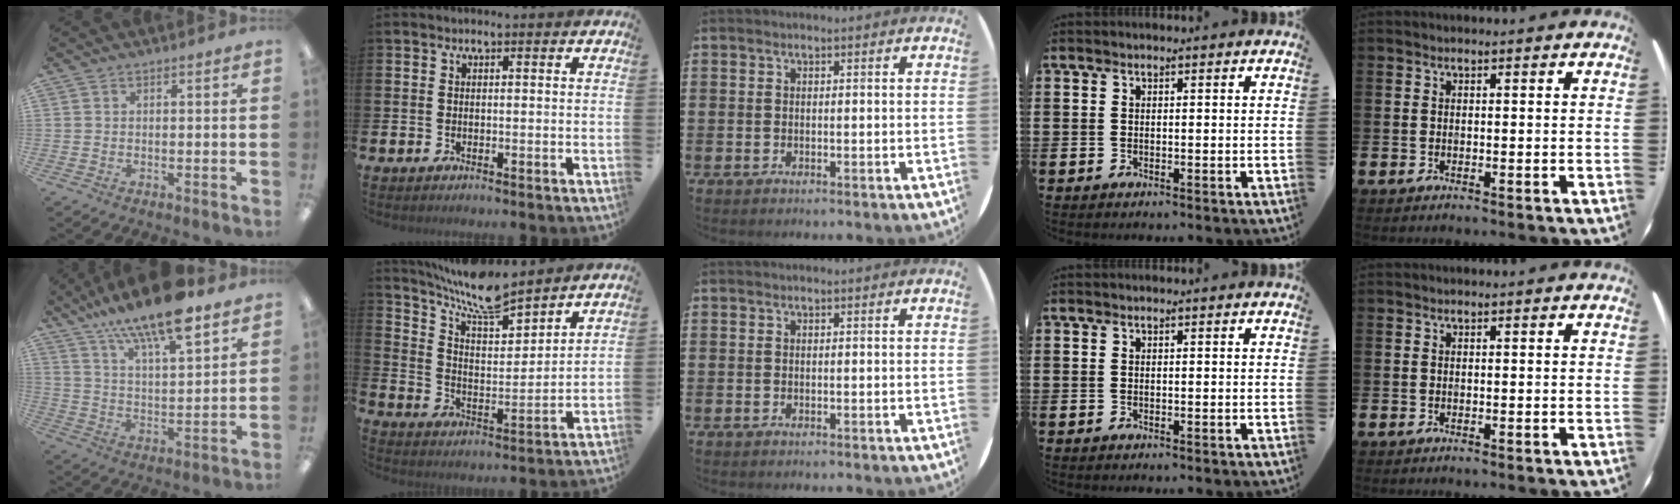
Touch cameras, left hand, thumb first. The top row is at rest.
{"thumb": {"total": 16.4, "force": [12.3, 4.6, 9.8], "torque": [-0.169, -0.068, 0.207]}, "index": {"total": 9.4, "force": [8.7, 1.5, 3.2], "torque": [-0.090, -0.059, 0.154]}}